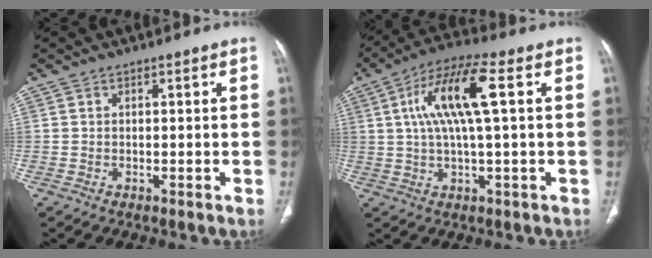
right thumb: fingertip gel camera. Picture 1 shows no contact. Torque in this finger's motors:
{"motor_torque": [-0.89, 1.31, 0.79, 0.50, 0.28]}